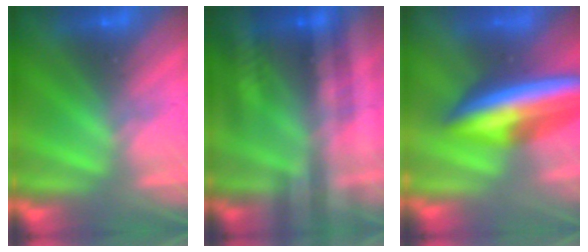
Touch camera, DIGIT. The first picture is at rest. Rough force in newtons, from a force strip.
{"total": 2.6}
{"total": 6.1}